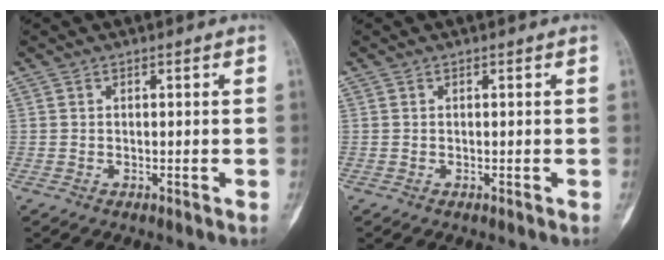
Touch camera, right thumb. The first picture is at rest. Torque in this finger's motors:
{"motor_torque": [0.12, -0.11, 0.36, 0.15, 0.03]}